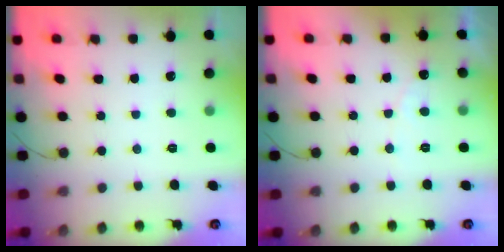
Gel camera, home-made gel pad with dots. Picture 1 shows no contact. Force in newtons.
{"total": 4.1, "press": 4.1, "slide": 0.4}